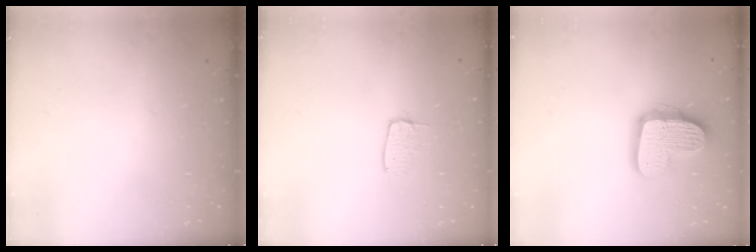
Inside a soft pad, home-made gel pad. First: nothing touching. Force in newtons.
{"total": 3.8, "press": 3.8, "slide": 0.3}
{"total": 16.2, "press": 16.2, "slide": 1.1}